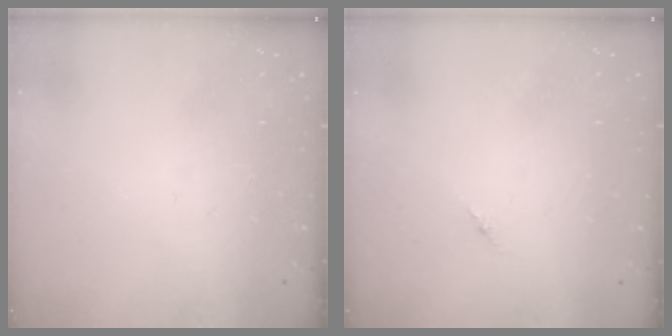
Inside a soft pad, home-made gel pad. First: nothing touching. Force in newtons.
{"total": 1.8, "press": 1.7, "slide": 0.6}